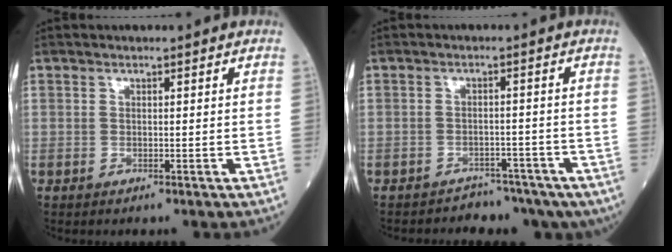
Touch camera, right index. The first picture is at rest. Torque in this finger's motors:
{"motor_torque": [0.27, -0.62, 0.41, 0.01]}